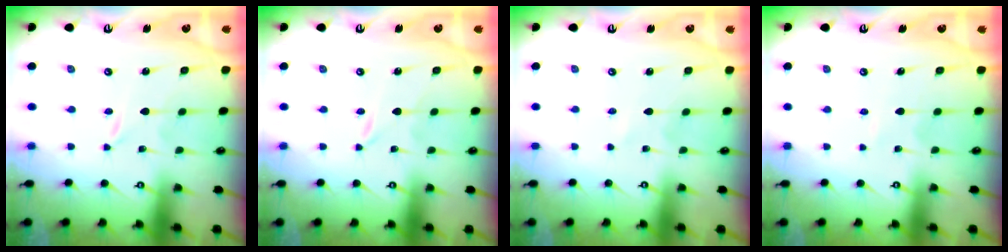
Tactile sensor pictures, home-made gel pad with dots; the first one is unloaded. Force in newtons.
{"total": 0.0}
{"total": 1.2, "press": 1.2, "slide": 0.2}
{"total": 1.7, "press": 1.6, "slide": 0.2}